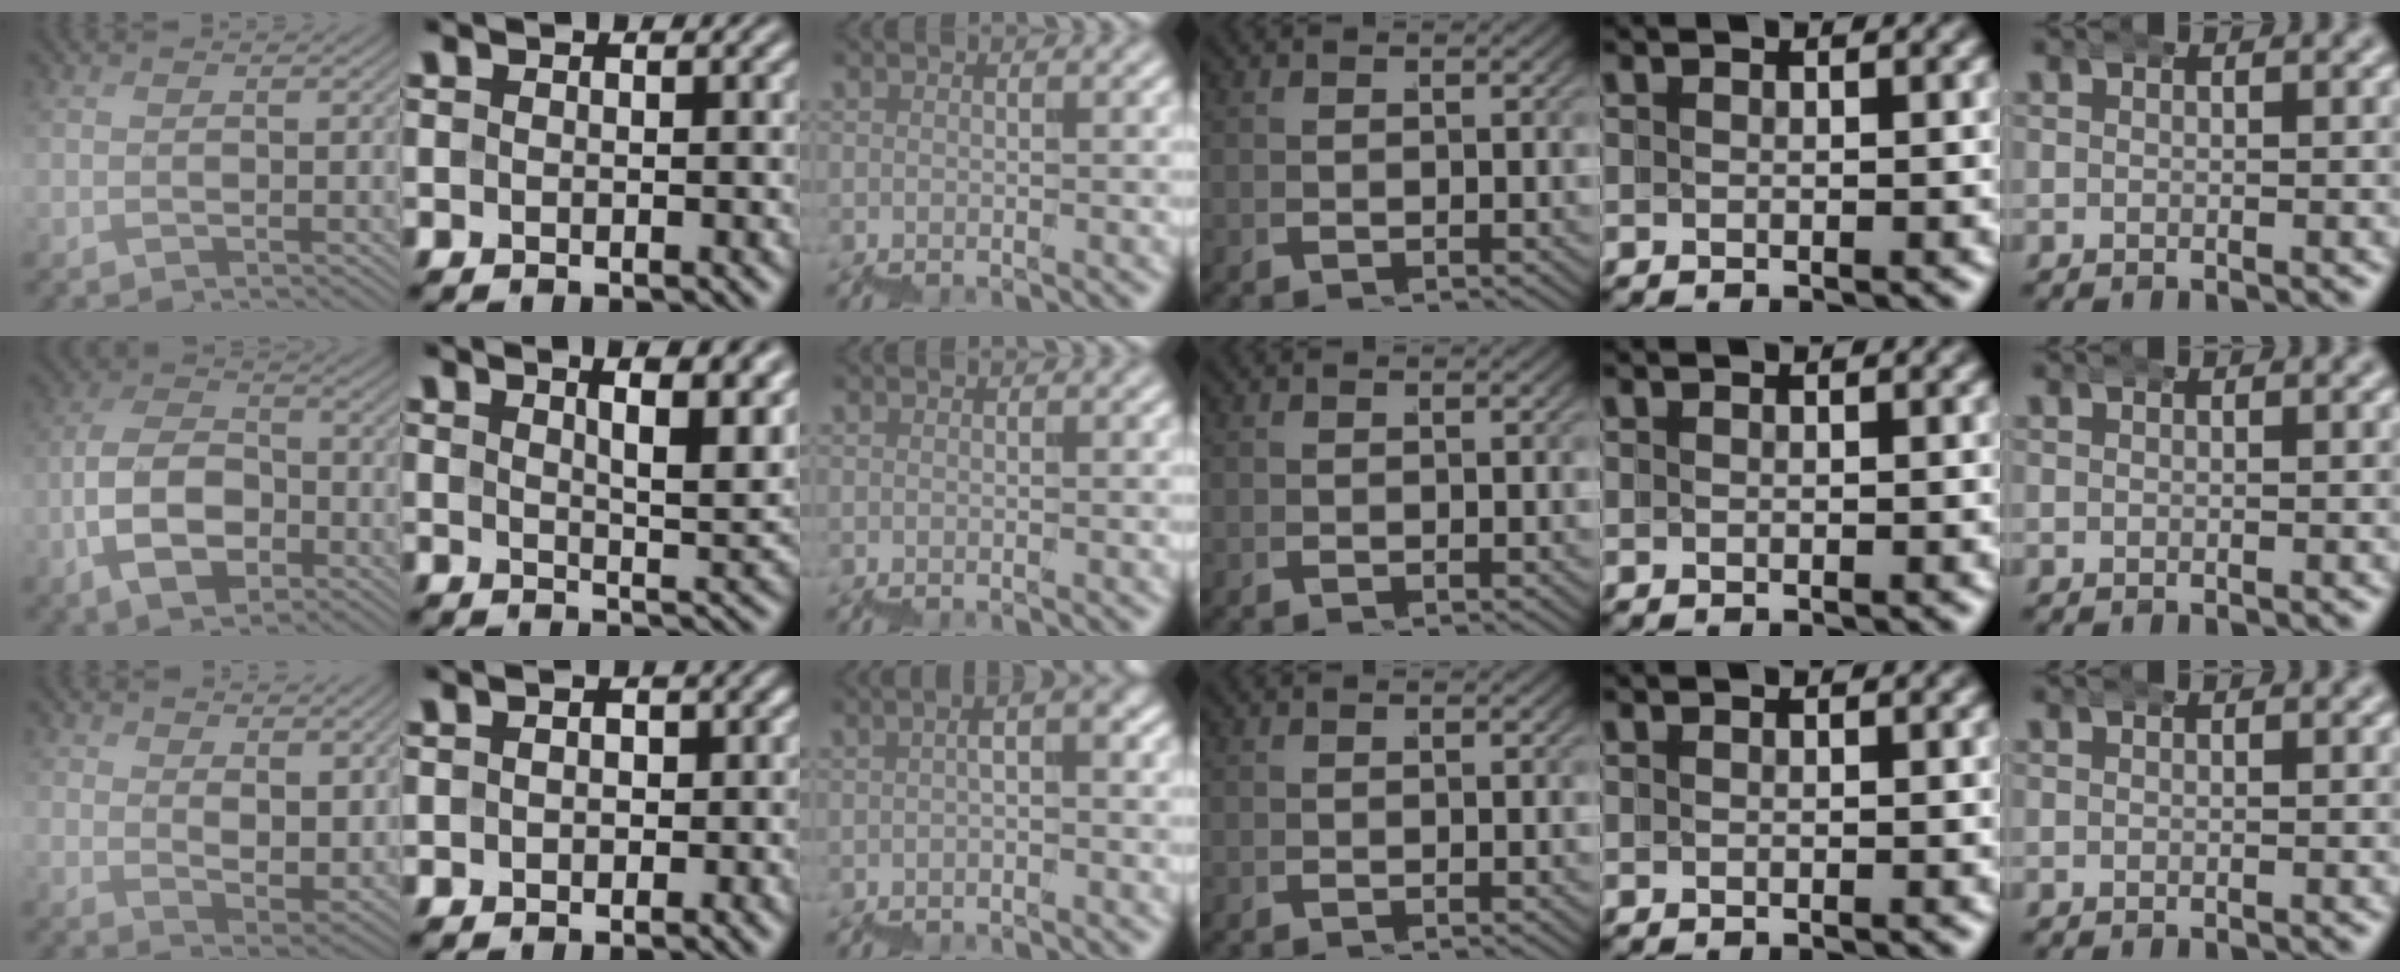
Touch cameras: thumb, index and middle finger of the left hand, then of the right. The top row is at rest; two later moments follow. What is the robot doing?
{"motion": "wrap", "object": "bubble wrap"}